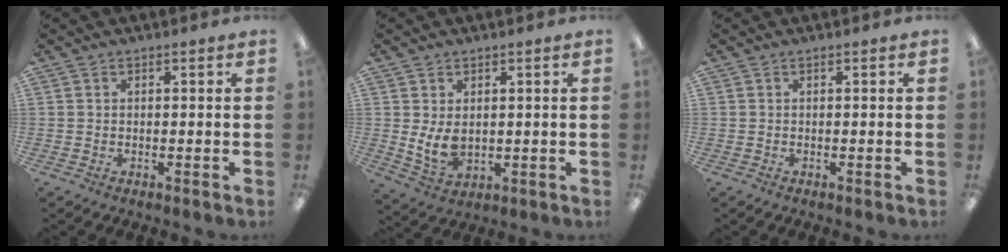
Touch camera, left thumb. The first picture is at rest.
{"total": 7.0, "force": [0.6, 4.6, 5.2], "torque": [-0.101, -0.008, 0.011]}
{"total": 0.0}